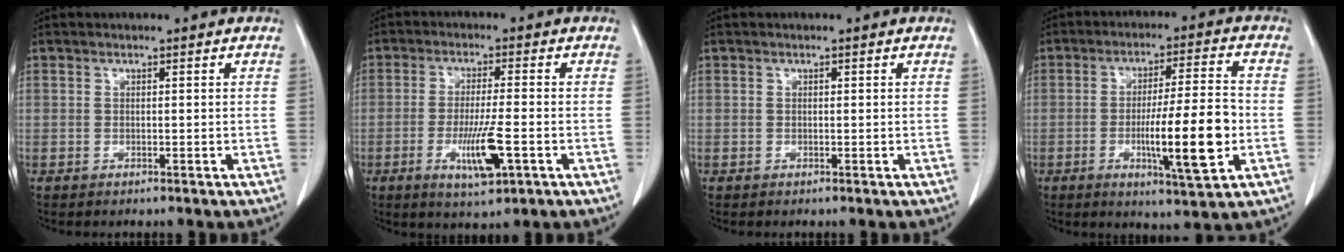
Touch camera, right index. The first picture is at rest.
{"total": 7.7, "force": [-2.7, 0.7, 7.2], "torque": [-0.131, -0.016, -0.043]}
{"total": 0.0}
{"total": 12.4, "force": [-3.0, 0.8, 12.0], "torque": [-0.195, -0.007, -0.048]}